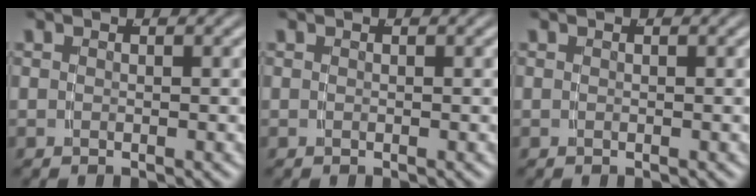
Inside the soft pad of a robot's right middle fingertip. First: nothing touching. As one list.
[{"total": 0.0}, {"total": 0.0}]